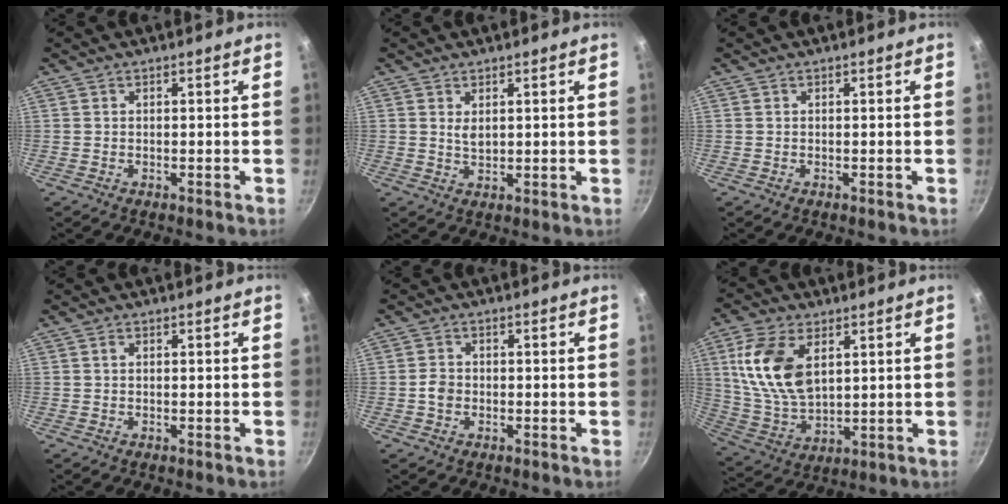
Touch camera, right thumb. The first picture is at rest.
{"total": 2.4, "force": [1.1, 1.2, 1.8], "torque": [-0.030, -0.008, 0.021]}
{"total": 0.0}
{"total": 0.7, "force": [0.2, 0.5, 0.5], "torque": [-0.009, 0.003, 0.003]}
{"total": 2.5, "force": [-0.7, 2.0, 1.3], "torque": [-0.016, 0.012, -0.013]}
{"total": 15.1, "force": [4.7, 8.7, 11.4], "torque": [-0.209, -0.017, 0.103]}